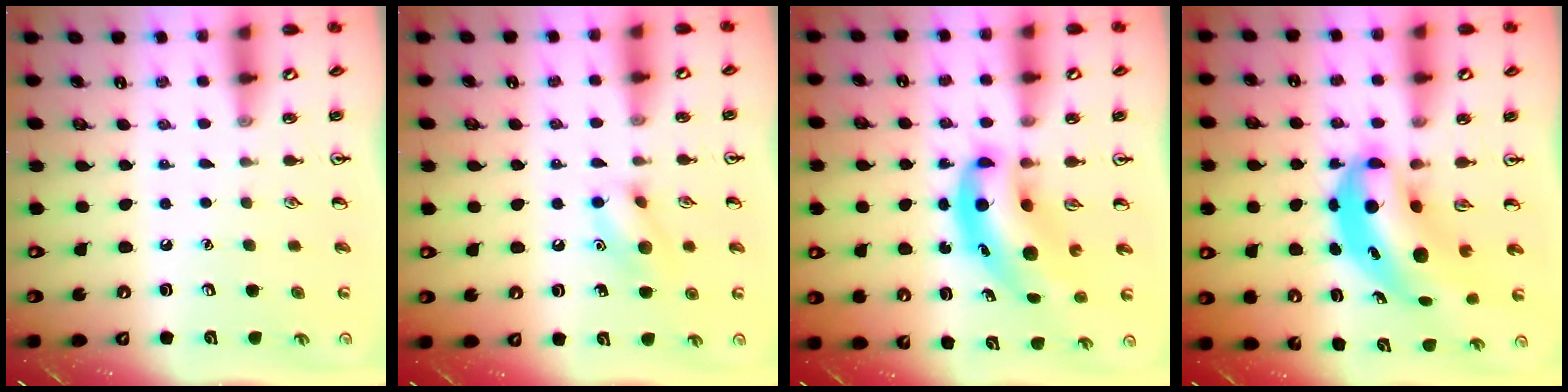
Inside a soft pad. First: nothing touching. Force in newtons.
{"total": 10.0, "press": 9.8, "slide": 1.7}
{"total": 10.0, "press": 9.6, "slide": 2.9}
{"total": 8.2, "press": 7.9, "slide": 2.1}